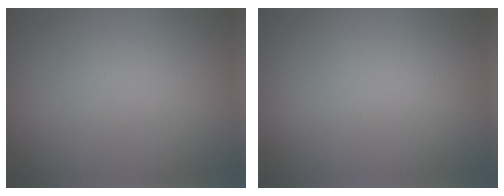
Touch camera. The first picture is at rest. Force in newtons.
{"total": 0.0}